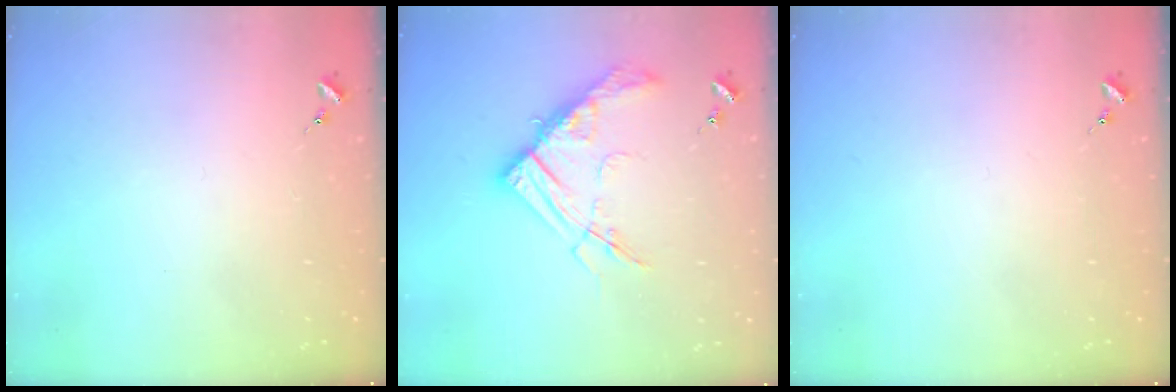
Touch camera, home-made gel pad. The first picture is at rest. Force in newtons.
{"total": 15.4, "press": 15.3, "slide": 1.8}
{"total": 0.0}